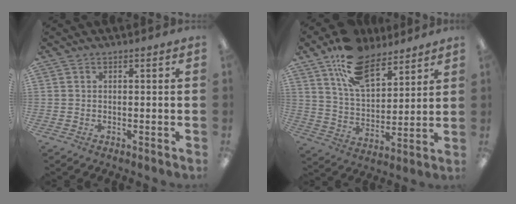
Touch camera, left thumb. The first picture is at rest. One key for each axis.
{"total": 16.3, "fx": 11.1, "fy": 8.2, "fz": 8.7, "tx": -0.157, "ty": -0.047, "tz": 0.203}